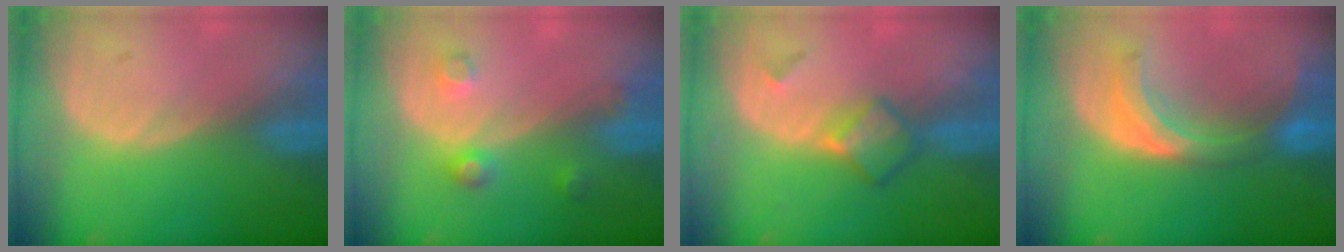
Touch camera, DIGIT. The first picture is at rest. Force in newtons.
{"total": 3.6, "press": 3.3, "slide": 1.3}
{"total": 4.9, "press": 4.3, "slide": 2.3}
{"total": 7.6, "press": 6.9, "slide": 3.2}